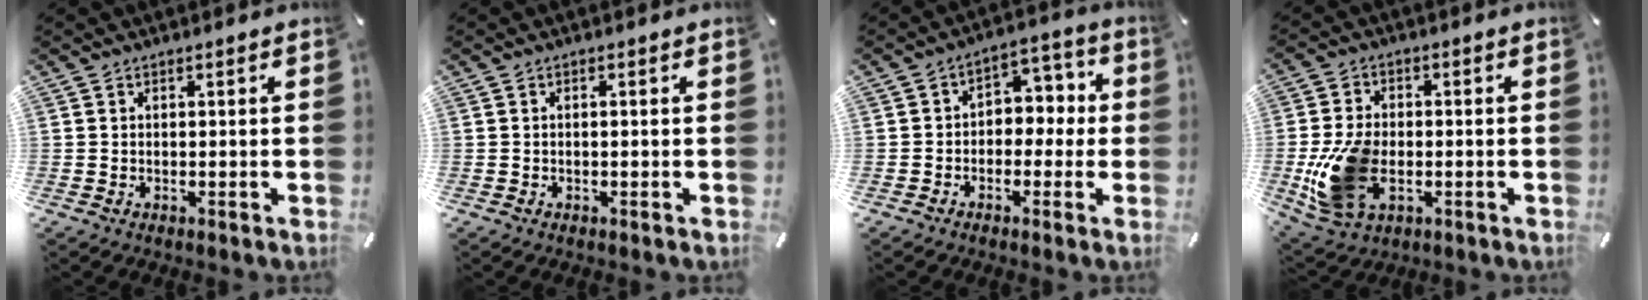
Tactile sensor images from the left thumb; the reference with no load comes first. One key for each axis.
{"total": 0.7, "fx": -0.2, "fy": 0.2, "fz": 0.7, "tx": -0.013, "ty": -0.002, "tz": -0.003}
{"total": 6.0, "fx": -1.4, "fy": 5.1, "fz": 3.0, "tx": -0.034, "ty": 0.012, "tz": -0.034}
{"total": 13.9, "fx": -3.2, "fy": 9.2, "fz": 9.9, "tx": -0.212, "ty": 0.004, "tz": -0.050}